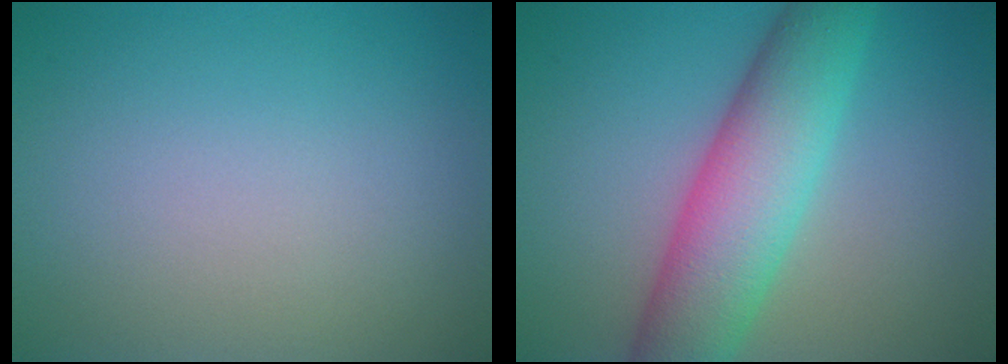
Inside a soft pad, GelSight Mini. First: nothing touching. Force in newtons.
{"total": 8.1, "press": 8.1, "slide": 0.1}